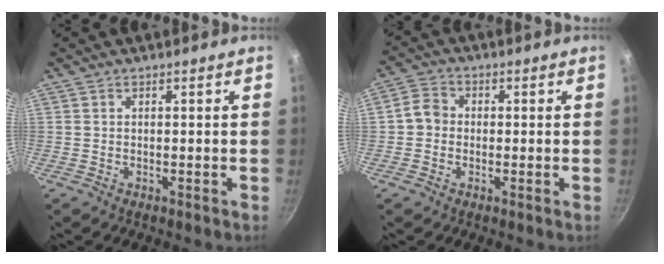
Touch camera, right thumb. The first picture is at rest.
{"total": 4.3, "force": [-0.3, 3.9, 1.8], "torque": [-0.016, 0.013, -0.019]}